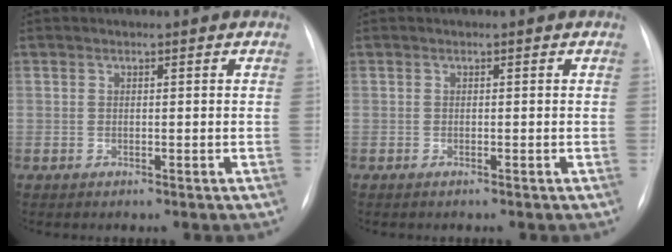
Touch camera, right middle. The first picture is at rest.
{"total": 0.0}